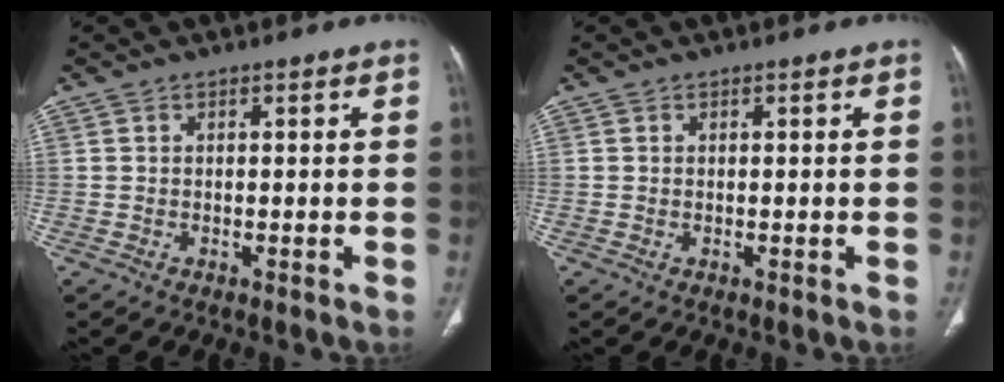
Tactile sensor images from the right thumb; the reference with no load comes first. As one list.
[{"total": 0.0}]